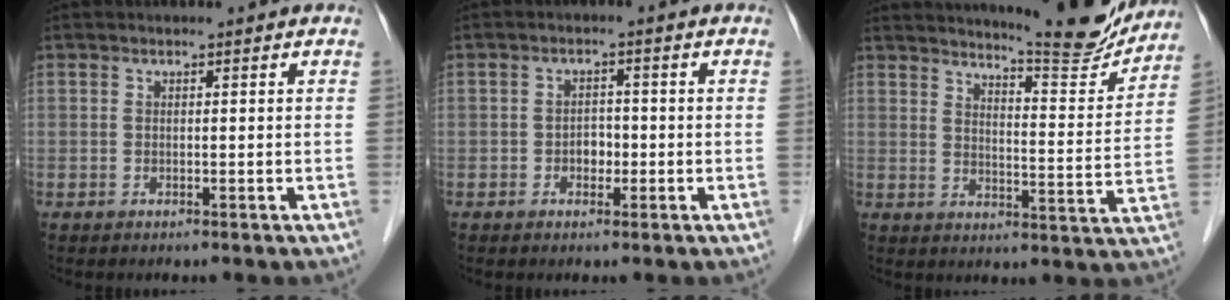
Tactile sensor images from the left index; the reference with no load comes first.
{"total": 2.3, "force": [-0.7, 1.6, 1.4], "torque": [-0.018, 0.007, -0.011]}
{"total": 13.9, "force": [13.3, 0.3, 4.0], "torque": [-0.059, -0.045, 0.170]}